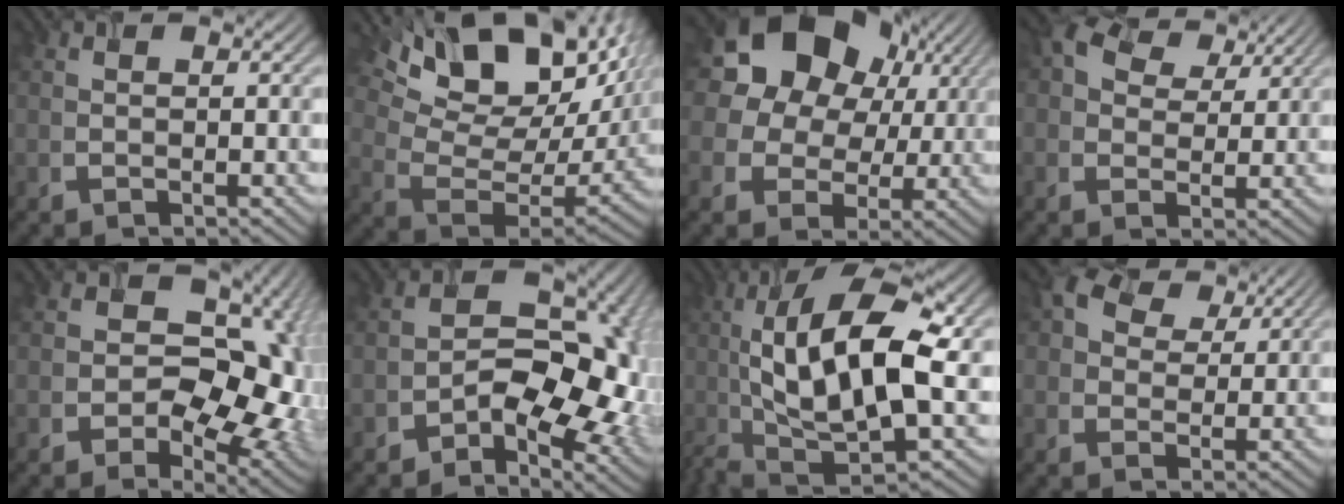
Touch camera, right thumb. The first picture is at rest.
{"total": 17.9, "force": [10.9, 8.9, 11.0], "torque": [-0.217, 0.022, 0.180]}
{"total": 20.9, "force": [8.5, 17.1, 8.5], "torque": [-0.205, 0.041, 0.153]}
{"total": 5.1, "force": [3.1, 3.5, 1.9], "torque": [-0.038, 0.004, 0.061]}
{"total": 15.8, "force": [-1.2, 11.5, 10.7], "torque": [-0.118, -0.016, -0.001]}
{"total": 13.7, "force": [-3.5, 9.0, 9.7], "torque": [-0.118, -0.018, -0.040]}
{"total": 14.8, "force": [-0.9, 5.5, 13.7], "torque": [-0.256, 0.011, -0.014]}
{"total": 5.1, "force": [3.1, 3.5, 1.9], "torque": [-0.035, 0.005, 0.060]}